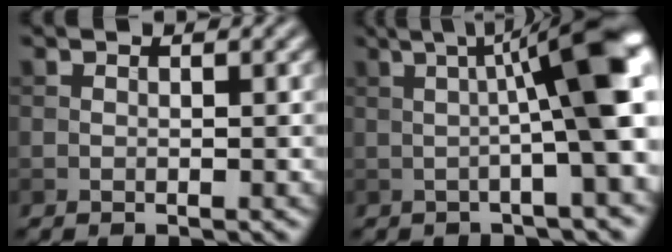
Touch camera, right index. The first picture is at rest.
{"total": 8.4, "force": [0.9, 1.2, 8.2], "torque": [-0.110, 0.020, 0.007]}